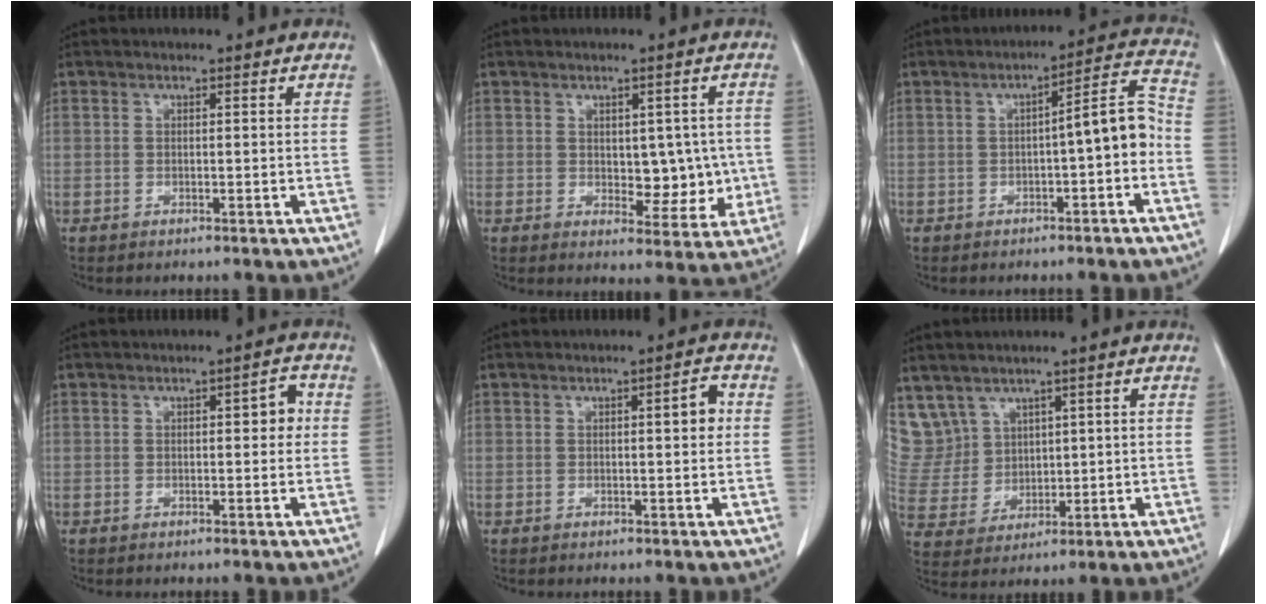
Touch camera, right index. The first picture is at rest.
{"total": 6.5, "force": [0.2, 3.9, 5.3], "torque": [-0.048, 0.007, 0.017]}
{"total": 7.1, "force": [-1.6, 1.1, 6.8], "torque": [-0.090, 0.030, -0.026]}
{"total": 3.1, "force": [0.4, 1.2, 2.8], "torque": [-0.032, 0.013, 0.002]}
{"total": 2.9, "force": [0.4, 0.6, 2.8], "torque": [-0.040, 0.004, 0.003]}
{"total": 10.4, "force": [6.1, 8.3, 1.1], "torque": [-0.048, 0.042, 0.155]}